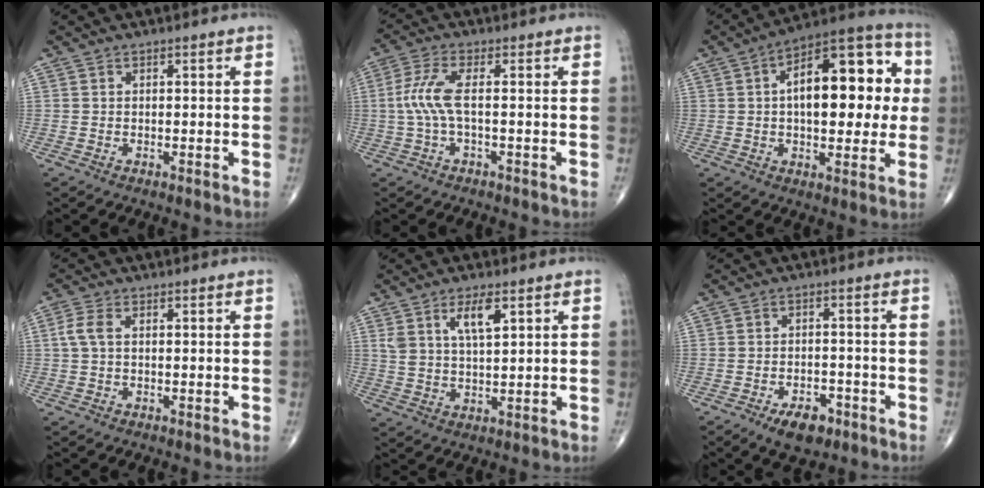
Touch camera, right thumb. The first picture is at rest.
{"total": 5.9, "force": [-0.3, 1.4, 5.8], "torque": [-0.154, 0.013, -0.011]}
{"total": 21.1, "force": [2.7, 10.2, 18.3], "torque": [-0.233, 0.028, 0.031]}
{"total": 3.2, "force": [0.4, 1.7, 2.6], "torque": [-0.071, 0.009, 0.005]}
{"total": 6.3, "force": [3.1, 2.1, 5.0], "torque": [-0.091, -0.015, 0.061]}
{"total": 6.5, "force": [-3.9, 3.3, 3.9], "torque": [-0.048, 0.017, -0.060]}